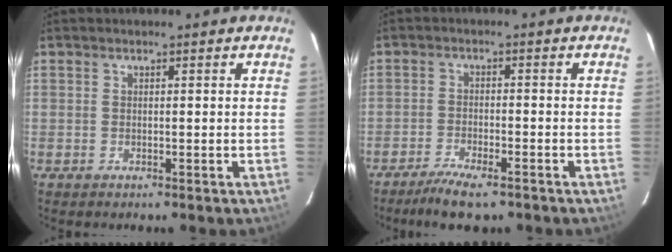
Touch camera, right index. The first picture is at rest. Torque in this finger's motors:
{"motor_torque": [0.51, -0.39, 0.25, 0.05]}